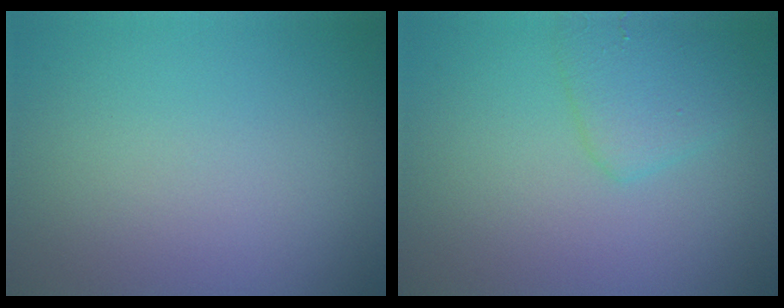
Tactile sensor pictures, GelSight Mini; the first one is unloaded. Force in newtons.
{"total": 2.6, "press": 2.6, "slide": 0.2}